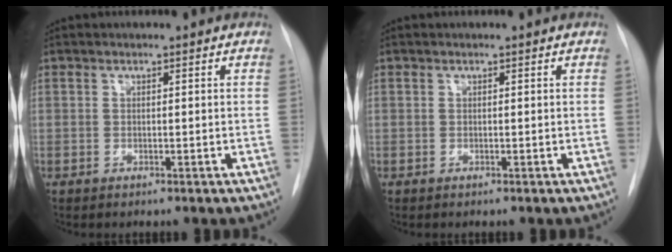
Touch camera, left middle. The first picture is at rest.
{"total": 0.0}